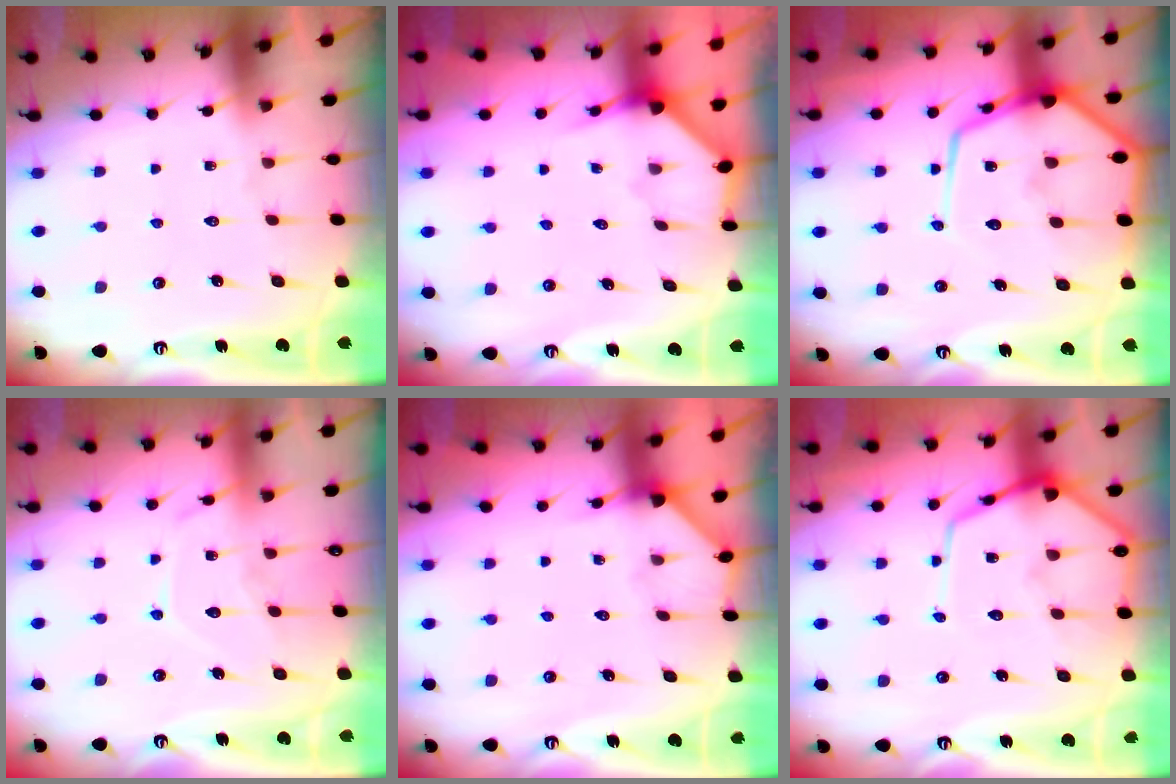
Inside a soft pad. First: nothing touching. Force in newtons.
{"total": 4.8, "press": 4.7, "slide": 0.3}
{"total": 16.5, "press": 16.5, "slide": 1.6}
{"total": 10.2, "press": 10.2, "slide": 0.8}
{"total": 2.9, "press": 2.9, "slide": 0.2}
{"total": 11.5, "press": 11.4, "slide": 1.1}